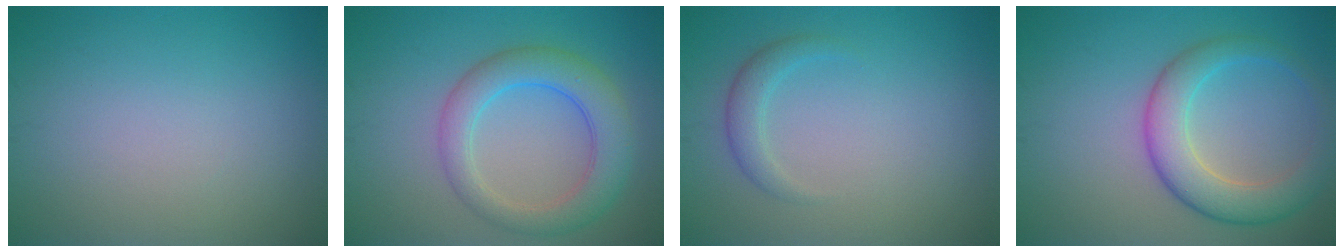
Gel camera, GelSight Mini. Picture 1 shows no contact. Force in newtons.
{"total": 5.3, "press": 5.3, "slide": 0.2}
{"total": 1.8, "press": 1.8, "slide": 0.1}
{"total": 5.4, "press": 5.4, "slide": 0.2}